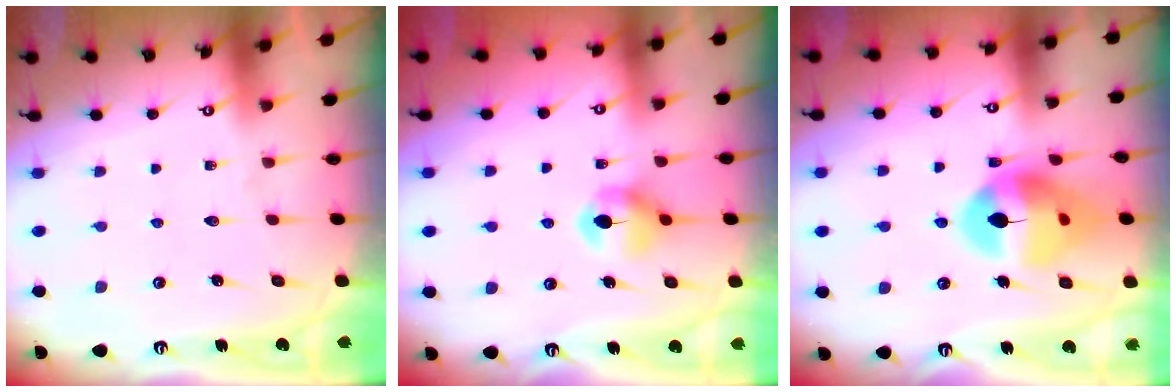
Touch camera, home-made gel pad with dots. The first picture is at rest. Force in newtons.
{"total": 6.4, "press": 6.3, "slide": 0.8}
{"total": 16.1, "press": 16.0, "slide": 2.1}